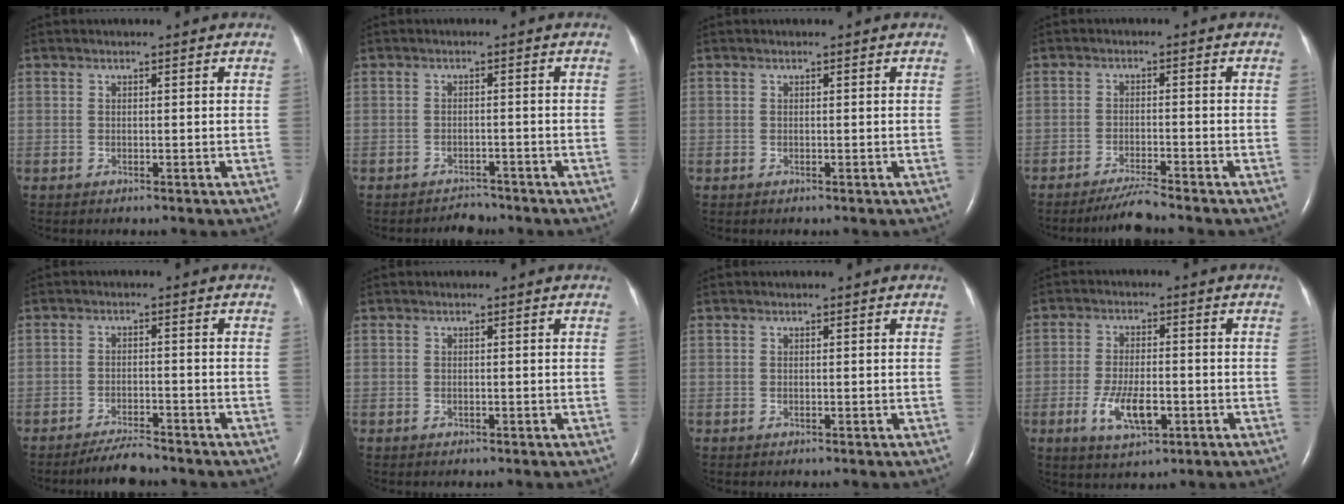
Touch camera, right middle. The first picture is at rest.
{"total": 2.2, "force": [-2.1, 0.6, -0.3], "torque": [-0.001, -0.005, -0.029]}
{"total": 0.0}
{"total": 3.7, "force": [-3.4, -0.8, 1.3], "torque": [-0.031, -0.017, -0.064]}
{"total": 4.0, "force": [-3.7, 0.3, 1.4], "torque": [-0.031, -0.014, -0.065]}
{"total": 0.0}
{"total": 0.0}
{"total": 7.0, "force": [-2.5, 2.6, 6.1], "torque": [-0.122, -0.007, -0.039]}